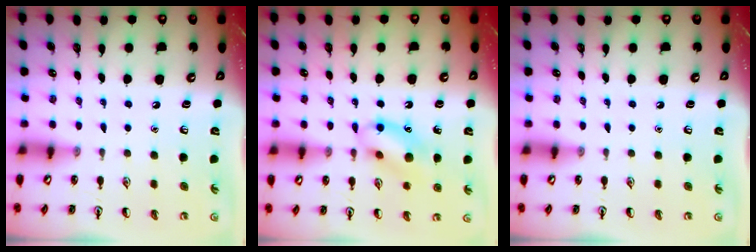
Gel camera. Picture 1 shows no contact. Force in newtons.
{"total": 12.8, "press": 12.7, "slide": 2.0}
{"total": 0.0}